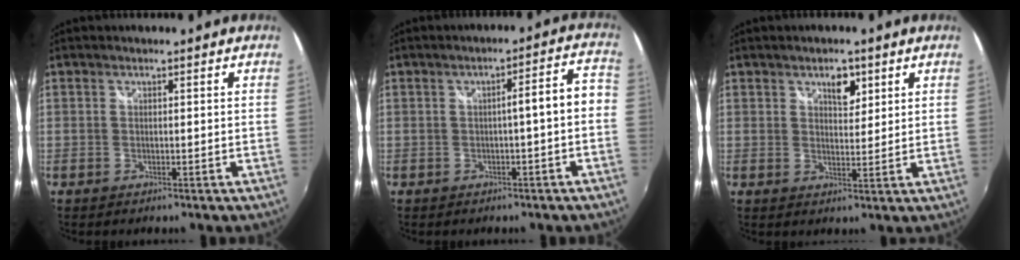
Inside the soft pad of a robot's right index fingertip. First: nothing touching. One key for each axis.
{"total": 5.2, "fx": -1.5, "fy": 0.0, "fz": 4.9, "tx": -0.068, "ty": 0.020, "tz": -0.008}
{"total": 3.9, "fx": 2.3, "fy": 1.8, "fz": 2.5, "tx": -0.034, "ty": 0.005, "tz": 0.038}